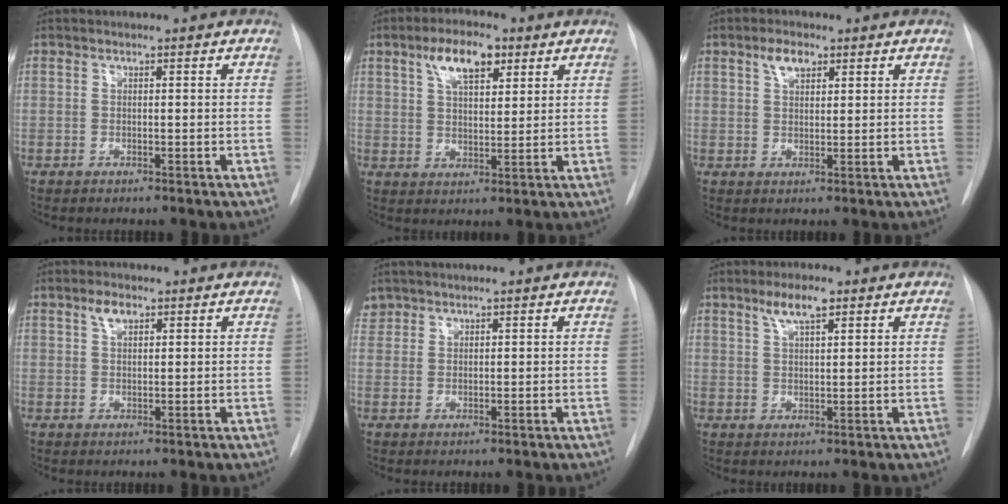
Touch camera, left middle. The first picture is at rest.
{"total": 7.8, "force": [4.3, 3.1, 5.8], "torque": [-0.105, 0.015, 0.074]}
{"total": 3.4, "force": [2.0, 1.7, 2.2], "torque": [-0.041, 0.009, 0.037]}
{"total": 2.5, "force": [1.5, 1.1, 1.6], "torque": [-0.032, 0.007, 0.029]}
{"total": 2.3, "force": [1.9, 1.4, -0.2], "torque": [0.008, 0.011, 0.035]}
{"total": 4.5, "force": [2.9, 1.0, 3.3], "torque": [-0.064, 0.007, 0.052]}